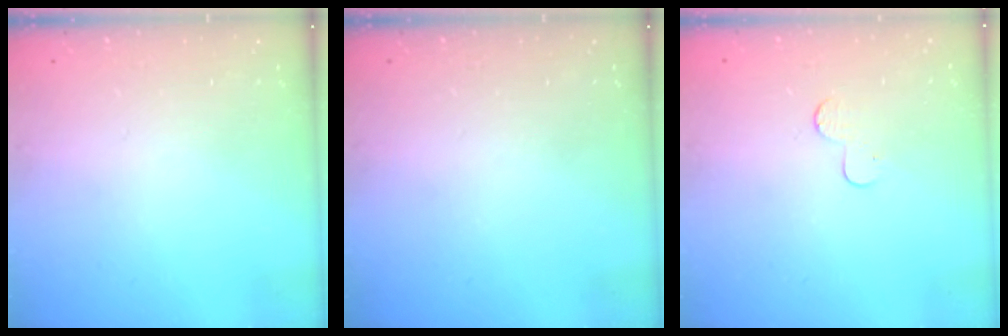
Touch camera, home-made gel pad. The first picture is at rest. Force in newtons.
{"total": 0.0}
{"total": 4.4, "press": 4.4, "slide": 0.4}